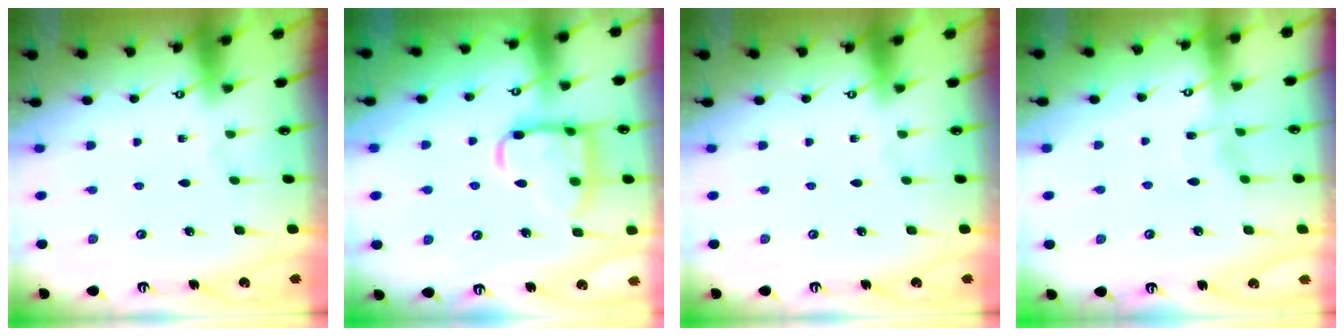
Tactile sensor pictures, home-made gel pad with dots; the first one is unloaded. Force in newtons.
{"total": 15.4, "press": 15.3, "slide": 1.4}
{"total": 0.0}
{"total": 4.1, "press": 4.1, "slide": 0.5}